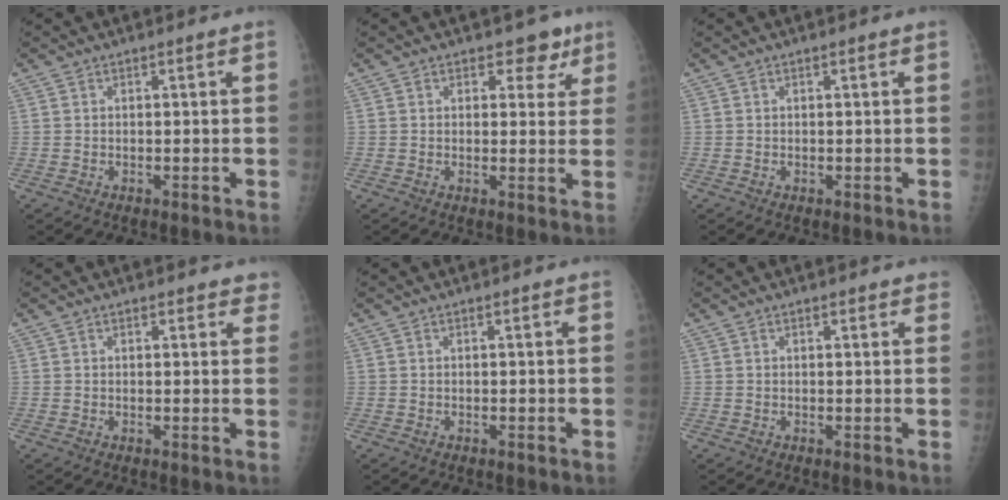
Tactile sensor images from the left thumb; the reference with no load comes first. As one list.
[{"total": 4.7, "force": [3.0, 3.1, 1.7], "torque": [0.015, -0.011, 0.035]}, {"total": 0.0}, {"total": 2.9, "force": [2.4, 1.5, 1.0], "torque": [0.023, -0.004, 0.018]}, {"total": 0.0}, {"total": 1.4, "force": [1.0, 0.7, 0.6], "torque": [0.002, -0.003, 0.009]}]